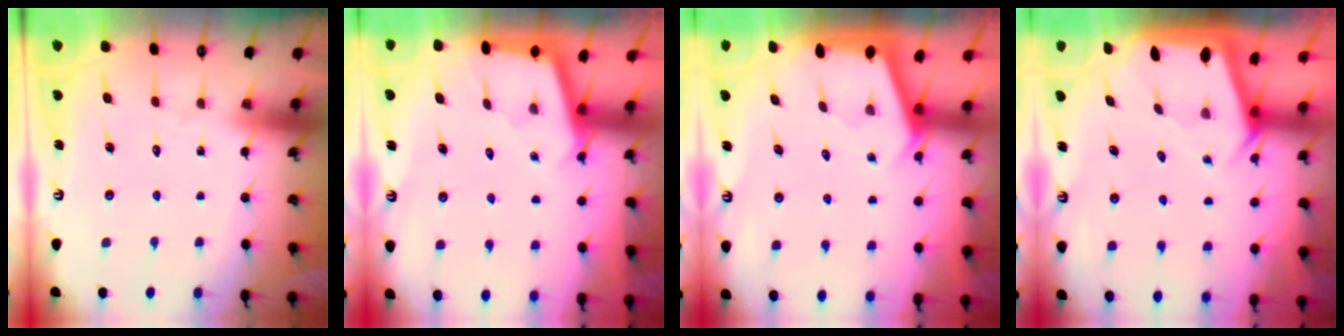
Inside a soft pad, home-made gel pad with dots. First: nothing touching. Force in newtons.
{"total": 2.2, "press": 2.2, "slide": 0.1}
{"total": 2.3, "press": 2.3, "slide": 0.2}
{"total": 1.9, "press": 1.9, "slide": 0.1}